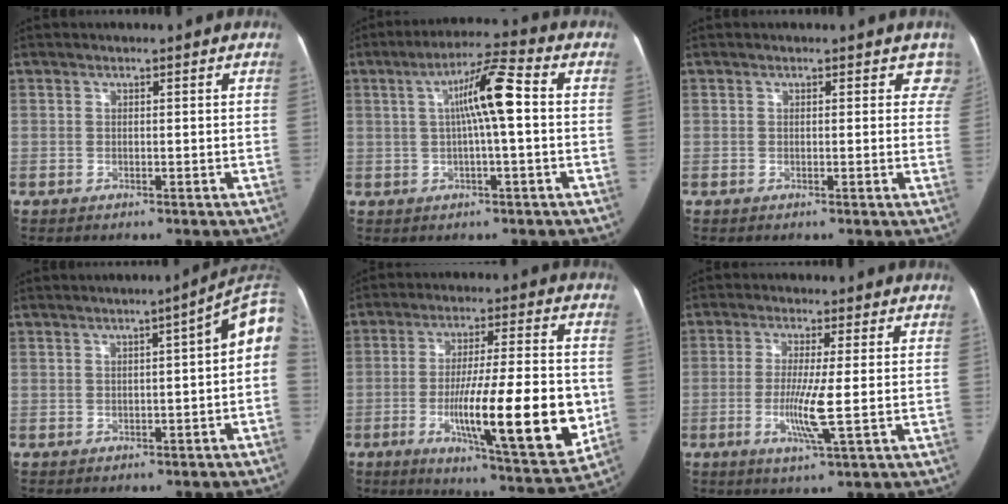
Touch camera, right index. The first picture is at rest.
{"total": 8.5, "force": [0.7, 0.4, 8.4], "torque": [-0.149, 0.022, 0.009]}
{"total": 3.5, "force": [2.8, 2.1, 0.6], "torque": [0.024, -0.003, 0.004]}
{"total": 7.5, "force": [0.8, 1.2, 7.4], "torque": [-0.085, 0.027, 0.000]}
{"total": 18.8, "force": [-4.0, 2.3, 18.3], "torque": [-0.263, -0.015, -0.052]}
{"total": 6.3, "force": [-1.1, -0.7, 6.1], "torque": [-0.123, -0.018, -0.023]}